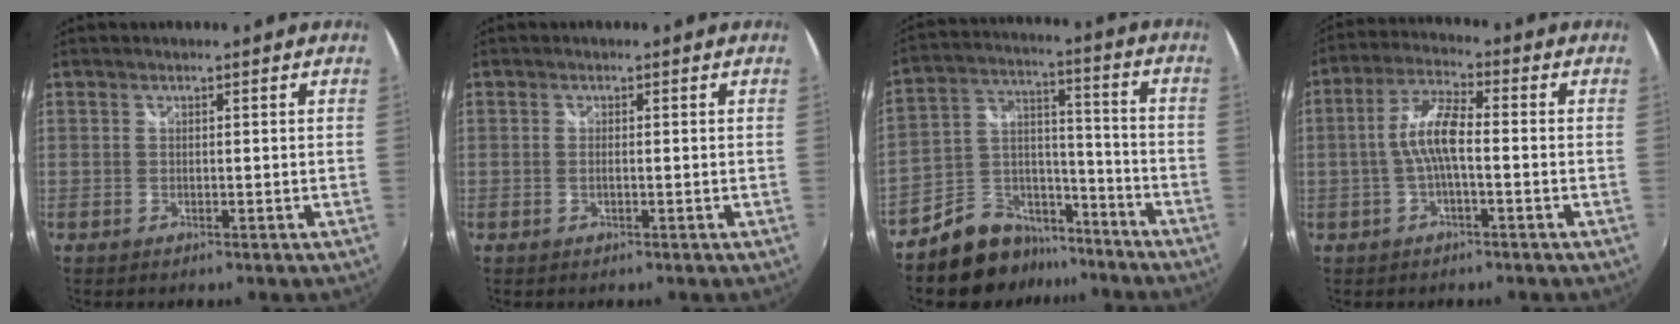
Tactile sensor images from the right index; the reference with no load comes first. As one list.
[{"total": 0.9, "force": [-0.1, 0.0, 0.9], "torque": [-0.019, 0.001, -0.004]}, {"total": 12.2, "force": [-9.1, 7.5, 3.3], "torque": [-0.067, 0.059, -0.139]}, {"total": 7.3, "force": [-1.1, 1.7, 7.0], "torque": [-0.147, 0.012, -0.022]}]